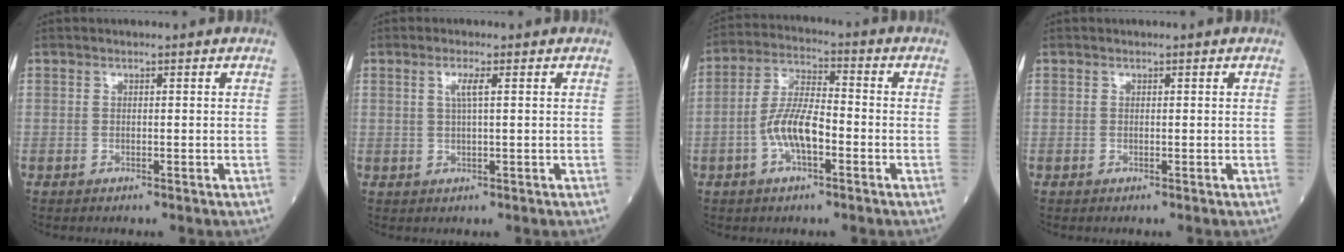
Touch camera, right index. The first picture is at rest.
{"total": 2.2, "force": [0.7, -0.1, 2.1], "torque": [-0.049, 0.001, 0.014]}
{"total": 8.1, "force": [-2.4, 2.5, 7.3], "torque": [-0.153, 0.011, -0.049]}
{"total": 0.0}